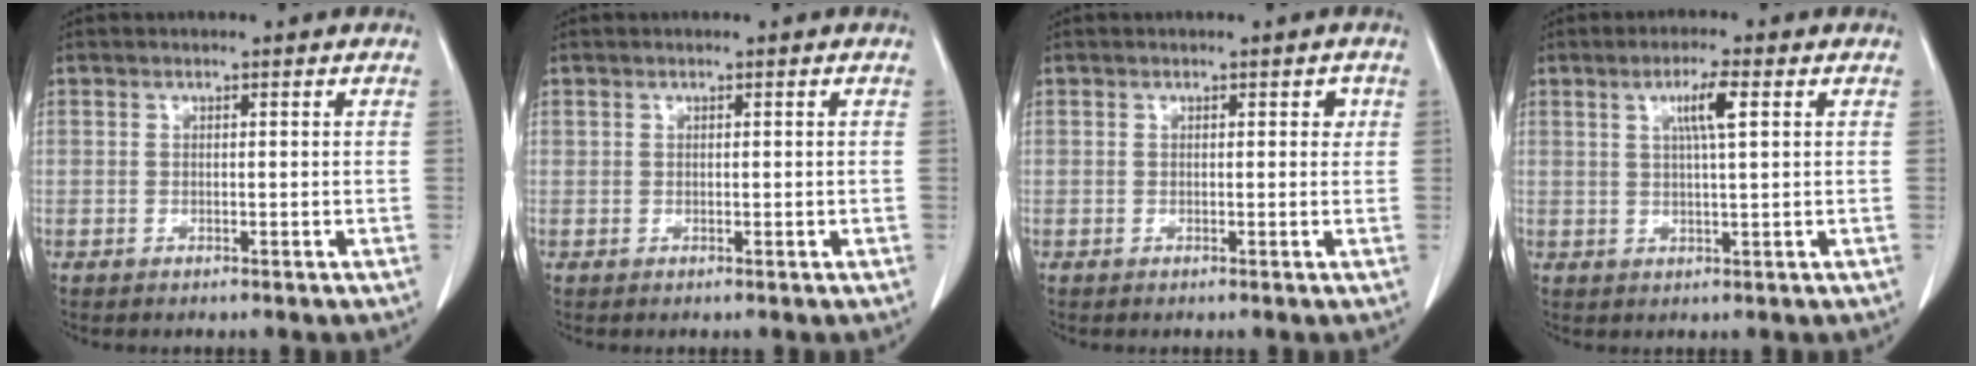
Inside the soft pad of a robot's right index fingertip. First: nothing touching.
{"total": 0.0}
{"total": 1.2, "force": [0.4, 0.7, 0.8], "torque": [-0.008, 0.007, 0.005]}
{"total": 4.4, "force": [1.5, 0.0, 4.1], "torque": [-0.072, 0.002, 0.026]}